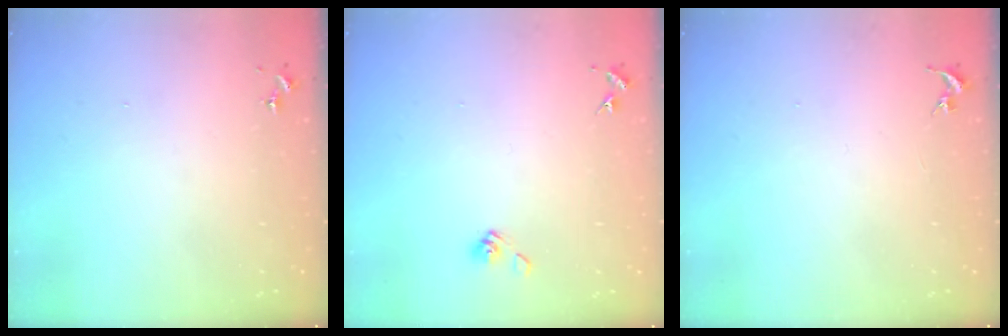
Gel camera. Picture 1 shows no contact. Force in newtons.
{"total": 5.4, "press": 5.0, "slide": 2.2}
{"total": 0.0}